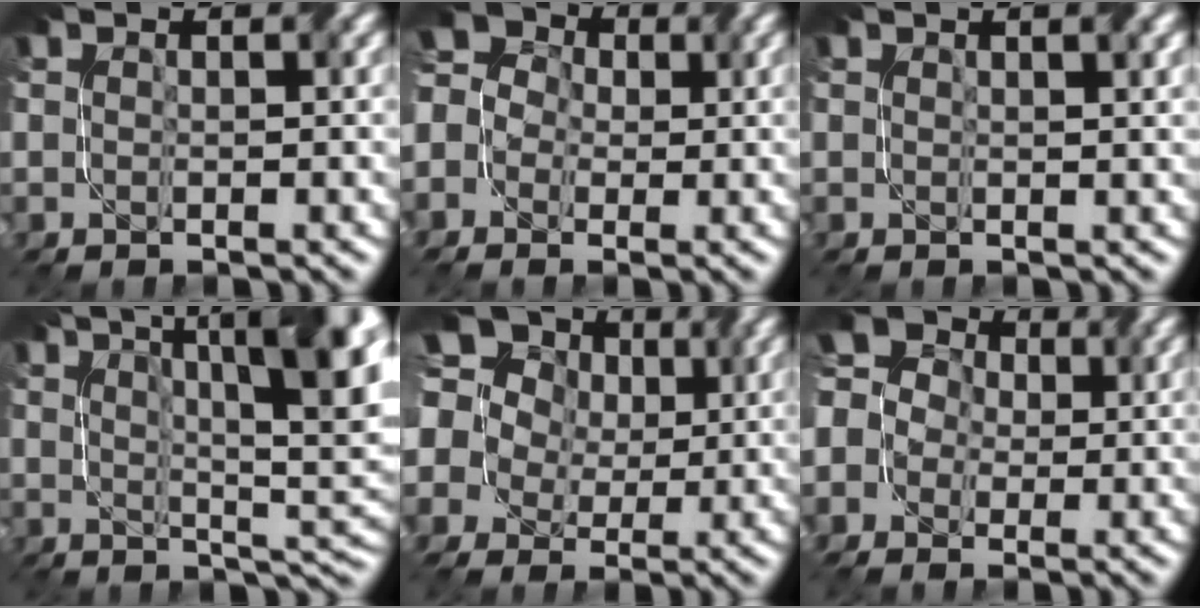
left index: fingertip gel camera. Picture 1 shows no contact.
{"total": 6.2, "force": [-1.5, 5.4, 2.7], "torque": [-0.067, 0.023, -0.047]}
{"total": 1.9, "force": [1.2, 0.5, 1.3], "torque": [-0.011, 0.000, 0.009]}
{"total": 14.1, "force": [5.3, 4.4, 12.3], "torque": [-0.144, 0.021, 0.069]}
{"total": 16.5, "force": [6.1, 13.3, 7.5], "torque": [-0.184, 0.053, 0.079]}
{"total": 8.9, "force": [-0.8, 8.1, 3.7], "torque": [-0.098, 0.031, -0.057]}